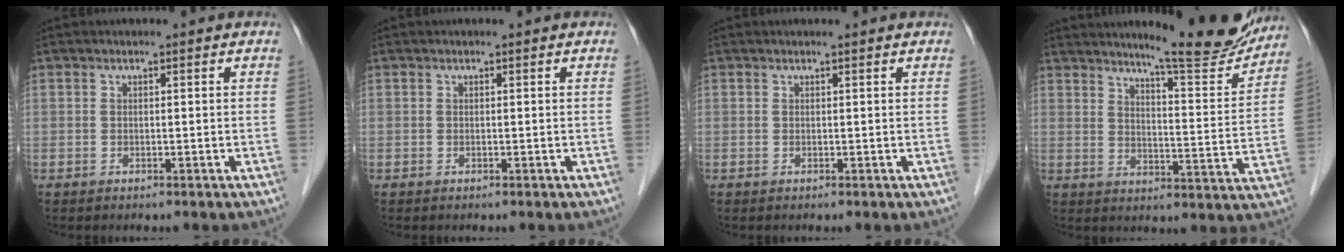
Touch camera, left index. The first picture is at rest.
{"total": 0.0}
{"total": 0.9, "force": [0.9, 0.0, 0.2], "torque": [-0.009, 0.007, 0.013]}
{"total": 14.6, "force": [13.2, 0.5, 6.1], "torque": [-0.079, -0.036, 0.172]}